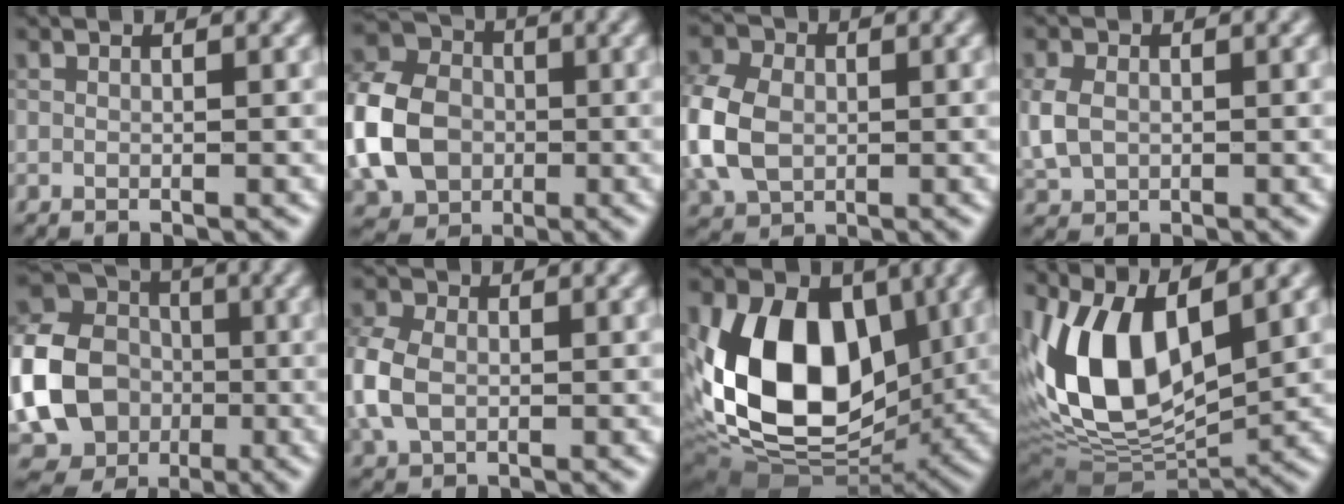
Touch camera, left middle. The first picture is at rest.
{"total": 9.1, "force": [-1.6, 7.3, 5.2], "torque": [-0.127, 0.006, -0.044]}
{"total": 8.1, "force": [-0.7, 6.1, 5.3], "torque": [-0.144, 0.001, -0.019]}
{"total": 3.2, "force": [-0.1, 2.5, 2.0], "torque": [-0.050, -0.001, -0.002]}
{"total": 14.1, "force": [-2.4, 12.0, 7.2], "torque": [-0.153, -0.025, -0.057]}
{"total": 5.3, "force": [-0.6, 3.9, 3.5], "torque": [-0.096, 0.002, -0.018]}
{"total": 15.1, "force": [0.6, 9.9, 11.4], "torque": [-0.210, -0.008, -0.003]}
{"total": 12.3, "force": [2.9, 6.0, 10.4], "torque": [-0.208, 0.002, 0.049]}